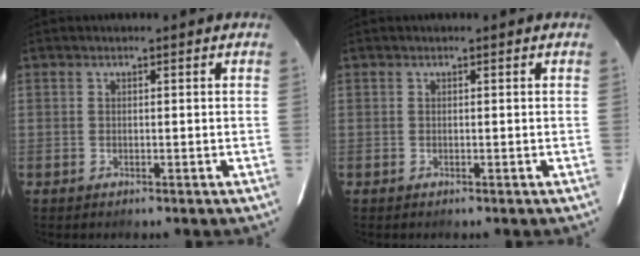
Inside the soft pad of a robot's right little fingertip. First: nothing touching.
{"total": 0.0}